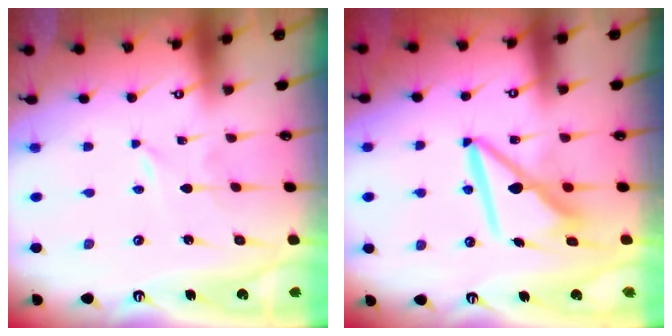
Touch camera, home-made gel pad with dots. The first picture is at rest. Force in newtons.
{"total": 9.7, "press": 9.7, "slide": 1.0}